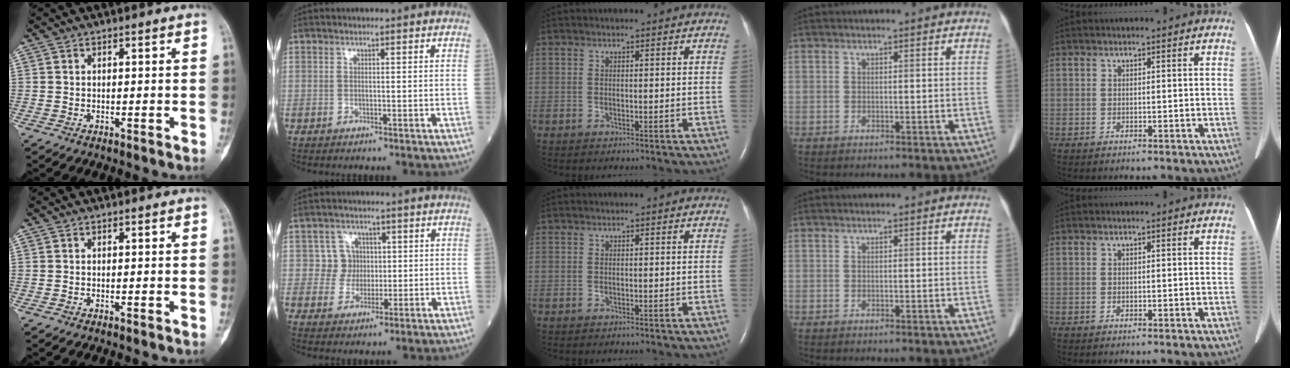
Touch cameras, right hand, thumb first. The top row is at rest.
{"index": {"total": 4.0, "force": [0.7, 3.9, 0.0], "torque": [0.013, 0.010, 0.008]}}